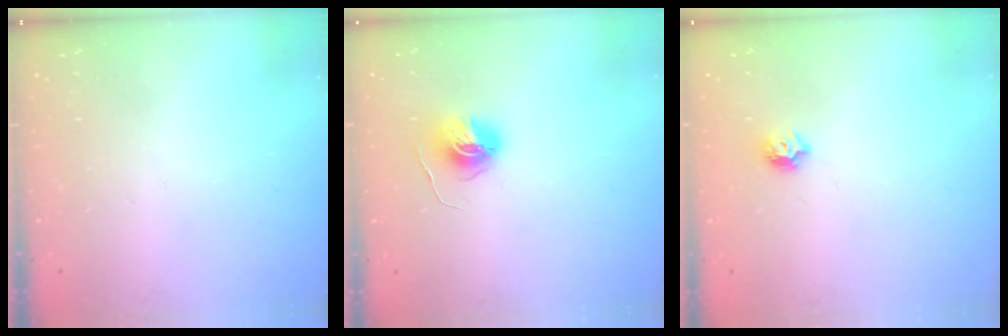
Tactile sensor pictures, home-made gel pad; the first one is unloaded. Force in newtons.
{"total": 6.7, "press": 6.7, "slide": 0.4}
{"total": 6.5, "press": 6.5, "slide": 0.7}